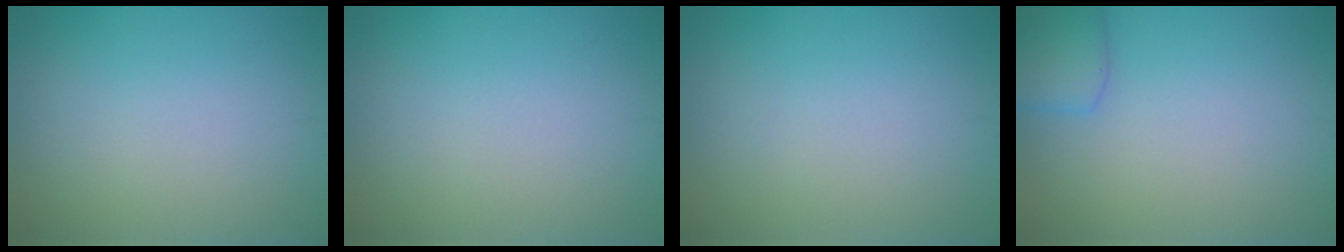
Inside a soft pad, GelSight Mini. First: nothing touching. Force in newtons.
{"total": 0.0}
{"total": 0.0}
{"total": 2.7, "press": 2.6, "slide": 0.2}